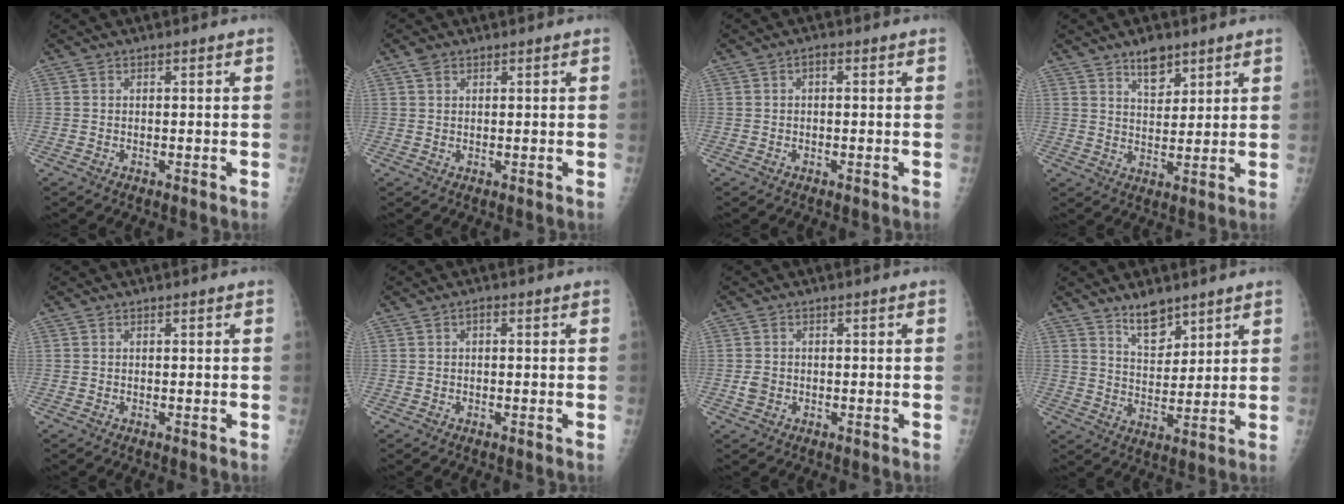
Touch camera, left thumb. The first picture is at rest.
{"total": 1.7, "force": [1.1, 1.1, 0.9], "torque": [-0.014, 0.004, 0.020]}
{"total": 1.1, "force": [0.0, 0.6, 0.9], "torque": [-0.008, 0.004, -0.005]}
{"total": 5.8, "force": [4.0, 2.9, 3.1], "torque": [-0.028, -0.027, 0.068]}
{"total": 0.0}
{"total": 0.9, "force": [0.0, 0.5, 0.7], "torque": [-0.006, 0.003, -0.005]}
{"total": 2.0, "force": [-0.5, 1.7, 1.0], "torque": [-0.016, 0.003, -0.008]}
{"total": 7.0, "force": [5.2, 3.2, 3.4], "torque": [-0.032, -0.042, 0.095]}